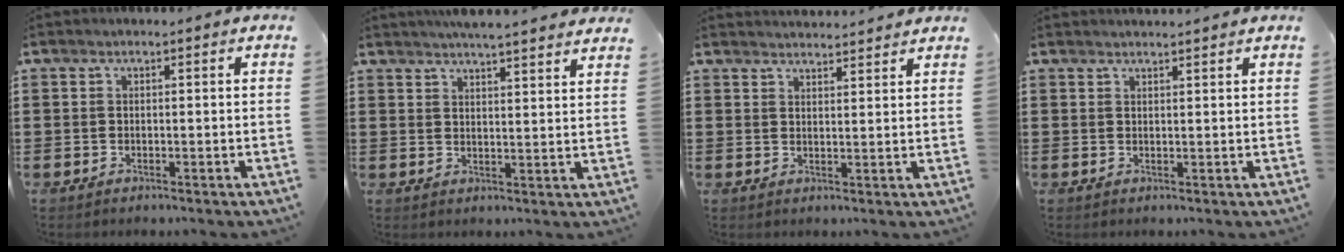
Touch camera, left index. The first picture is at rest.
{"total": 4.3, "force": [4.1, -0.4, 1.1], "torque": [-0.033, -0.015, 0.074]}
{"total": 2.4, "force": [2.4, -0.2, -0.2], "torque": [-0.004, -0.007, 0.046]}
{"total": 1.2, "force": [1.2, -0.1, 0.1], "torque": [-0.005, -0.002, 0.024]}